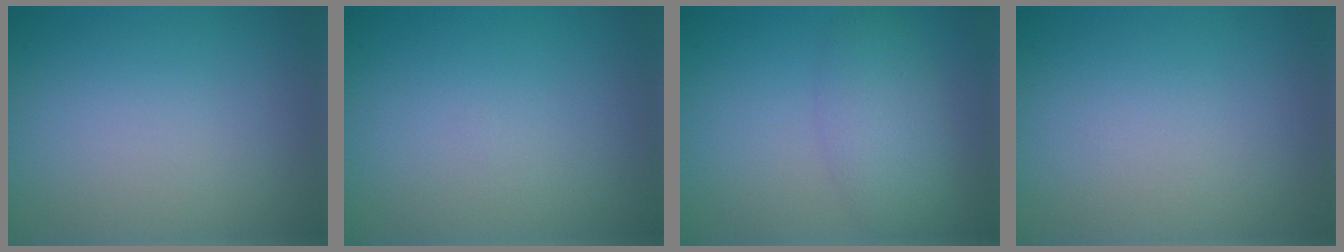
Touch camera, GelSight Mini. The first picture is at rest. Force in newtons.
{"total": 0.0}
{"total": 3.8, "press": 3.8, "slide": 0.0}
{"total": 0.0}